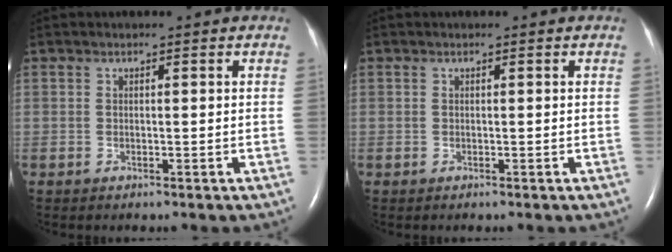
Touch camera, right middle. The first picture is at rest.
{"total": 0.0}